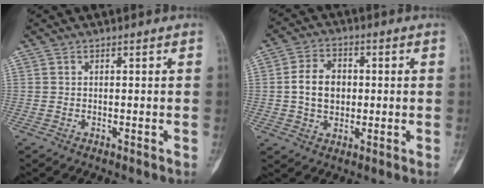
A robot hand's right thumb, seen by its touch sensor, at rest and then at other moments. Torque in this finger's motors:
{"motor_torque": [0.24, 0.48, 0.71, -0.31, 0.16]}